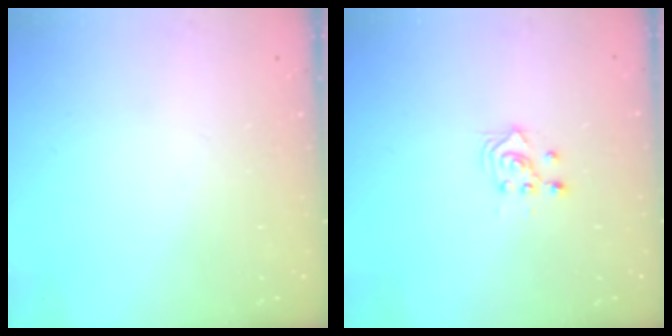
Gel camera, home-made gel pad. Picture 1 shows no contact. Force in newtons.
{"total": 3.1, "press": 3.0, "slide": 0.9}